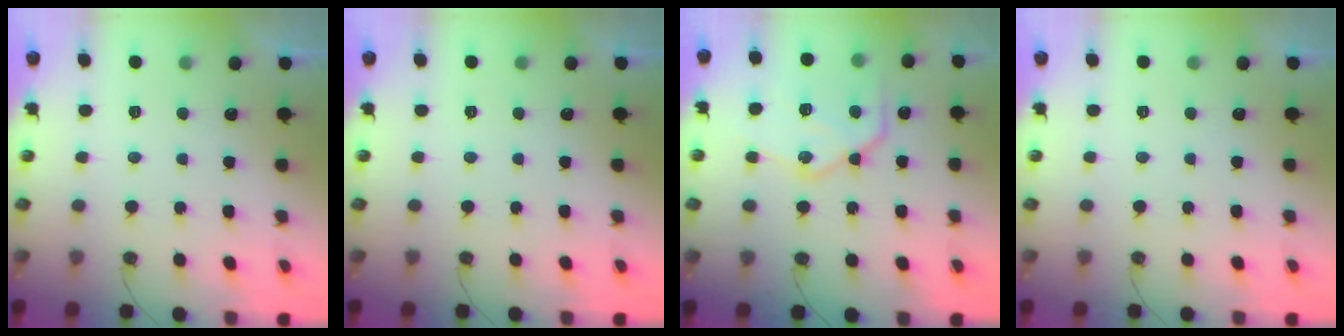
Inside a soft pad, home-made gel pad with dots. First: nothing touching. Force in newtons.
{"total": 0.0}
{"total": 19.4, "press": 19.4, "slide": 1.9}
{"total": 0.0}